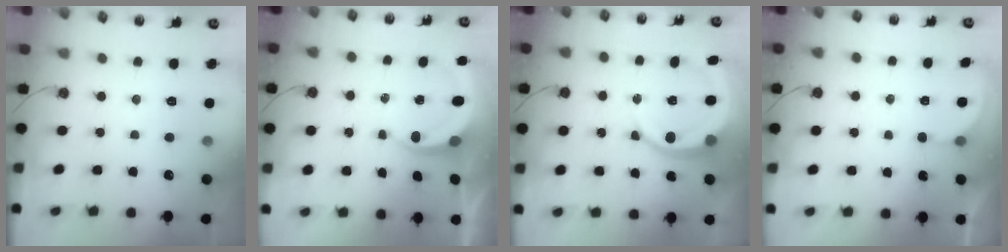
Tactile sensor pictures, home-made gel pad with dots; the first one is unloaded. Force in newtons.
{"total": 4.9, "press": 4.9, "slide": 0.4}
{"total": 10.8, "press": 10.7, "slide": 1.7}
{"total": 1.4, "press": 1.3, "slide": 0.5}